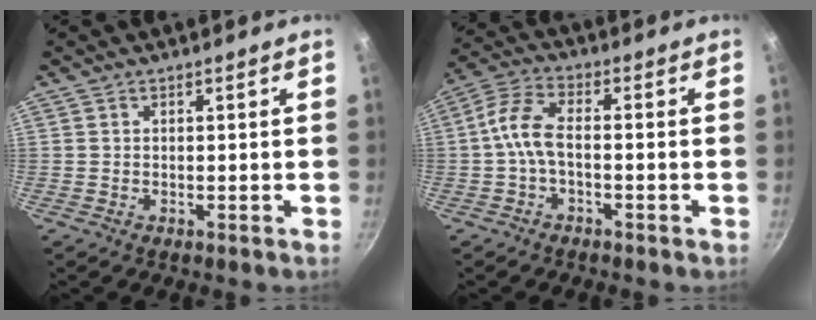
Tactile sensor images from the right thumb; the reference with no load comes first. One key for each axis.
{"total": 6.5, "fx": -1.8, "fy": 3.2, "fz": 5.3, "tx": -0.121, "ty": 0.029, "tz": -0.045}